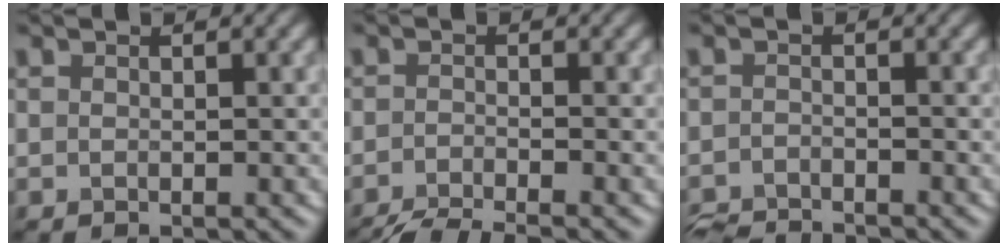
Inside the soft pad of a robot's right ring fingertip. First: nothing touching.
{"total": 4.8, "force": [-4.2, 0.6, 2.4], "torque": [-0.042, -0.017, -0.078]}
{"total": 4.0, "force": [-3.9, 0.6, 0.8], "torque": [-0.018, -0.017, -0.074]}